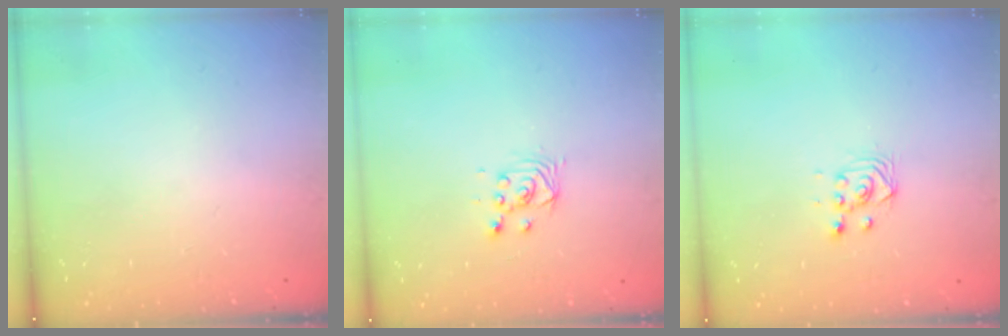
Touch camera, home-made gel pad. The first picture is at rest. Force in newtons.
{"total": 2.9, "press": 2.9, "slide": 0.1}
{"total": 3.2, "press": 2.9, "slide": 1.4}